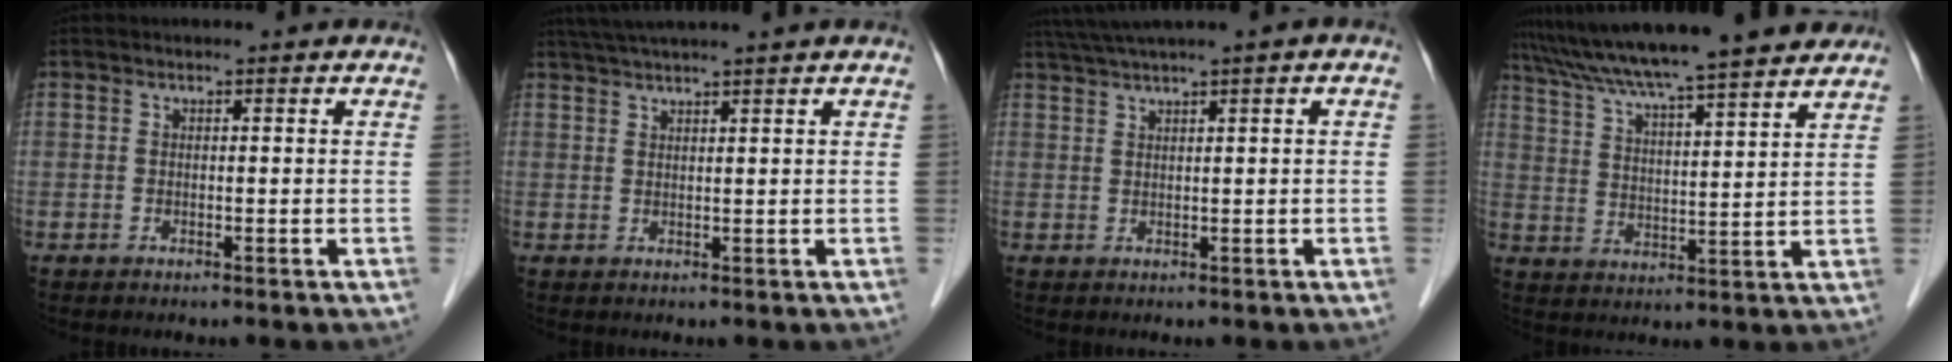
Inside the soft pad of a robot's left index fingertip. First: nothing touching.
{"total": 6.3, "force": [5.3, -1.3, 3.2], "torque": [-0.049, 0.030, 0.086]}
{"total": 4.5, "force": [3.0, -0.7, 3.4], "torque": [-0.073, 0.021, 0.059]}
{"total": 20.2, "force": [17.5, 0.8, 9.9], "torque": [-0.170, 0.023, 0.261]}